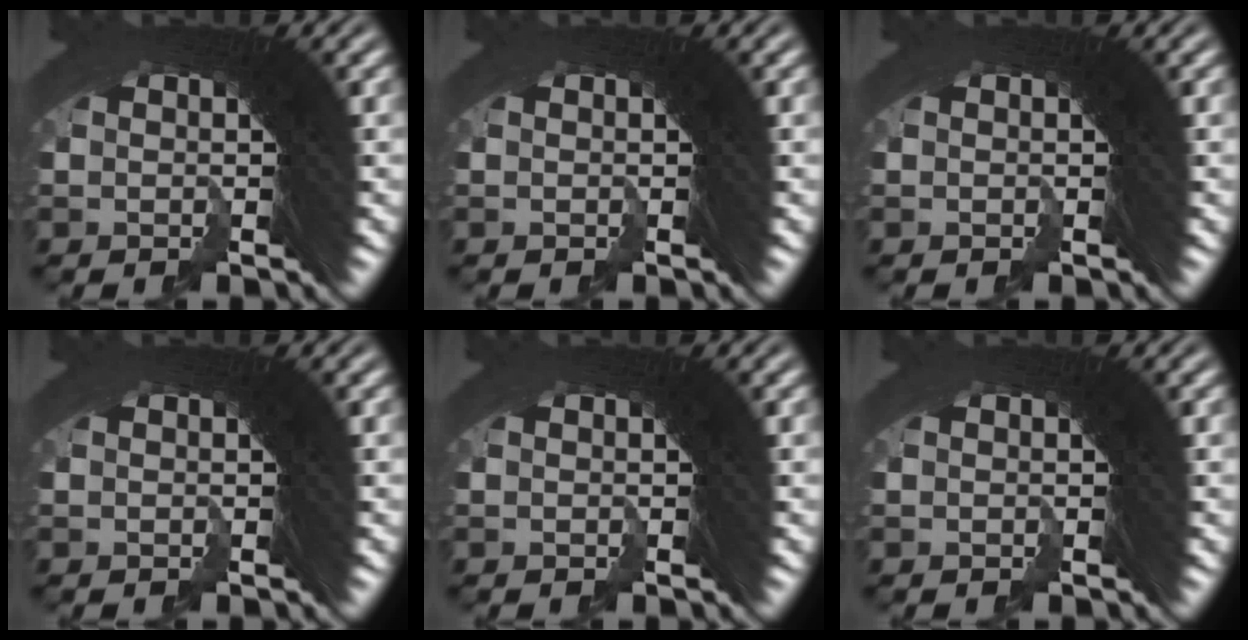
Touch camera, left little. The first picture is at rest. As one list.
[{"total": 0.0}, {"total": 0.0}, {"total": 0.0}, {"total": 0.0}, {"total": 0.0}]